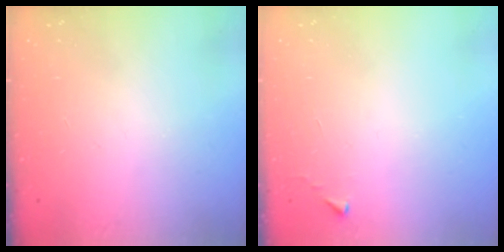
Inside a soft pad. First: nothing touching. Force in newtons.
{"total": 2.7, "press": 2.6, "slide": 0.4}